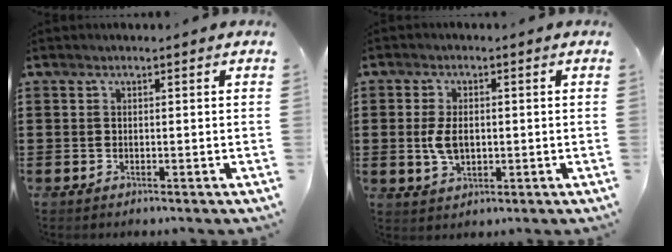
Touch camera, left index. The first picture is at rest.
{"total": 4.8, "force": [0.0, 2.7, 4.0], "torque": [-0.091, 0.002, -0.004]}